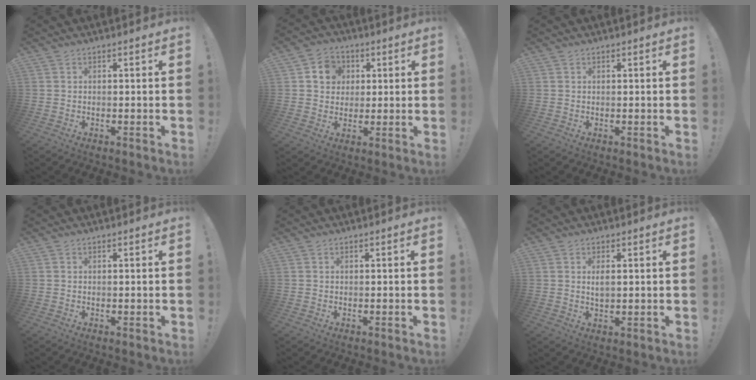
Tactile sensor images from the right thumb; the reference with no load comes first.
{"total": 8.7, "force": [2.4, 7.9, 2.8], "torque": [-0.040, -0.004, 0.051]}
{"total": 0.0}
{"total": 0.0}
{"total": 0.0}
{"total": 2.7, "force": [0.8, 1.3, 2.2], "torque": [-0.031, -0.004, 0.011]}